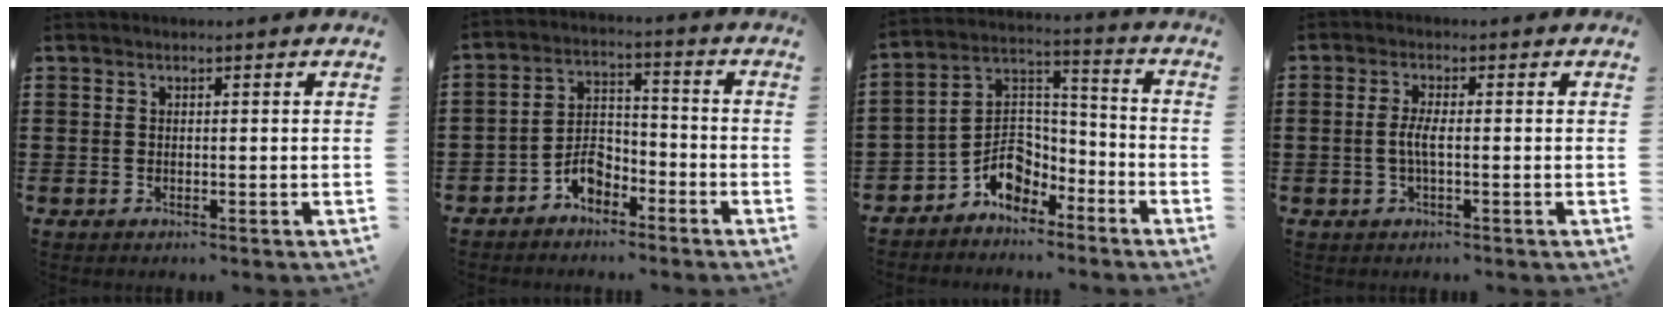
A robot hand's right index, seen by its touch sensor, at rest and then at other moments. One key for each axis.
{"total": 5.1, "fx": -3.4, "fy": 3.0, "fz": 2.3, "tx": -0.048, "ty": 0.012, "tz": -0.067}
{"total": 7.5, "fx": -4.5, "fy": 5.1, "fz": 3.3, "tx": -0.073, "ty": 0.009, "tz": -0.089}
{"total": 2.9, "fx": -0.5, "fy": 0.6, "fz": 2.8, "tx": -0.066, "ty": -0.005, "tz": -0.015}